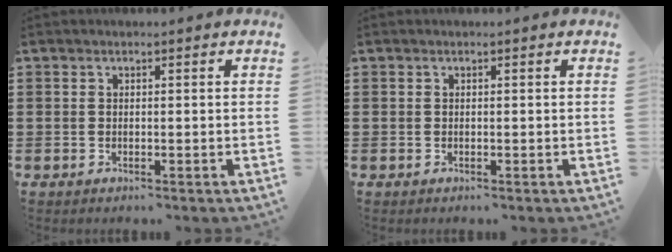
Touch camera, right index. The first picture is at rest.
{"total": 0.0}